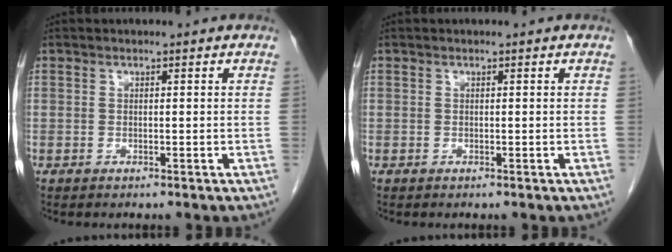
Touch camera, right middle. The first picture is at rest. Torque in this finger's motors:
{"motor_torque": [-0.17, -0.03, -0.03, 0.00]}